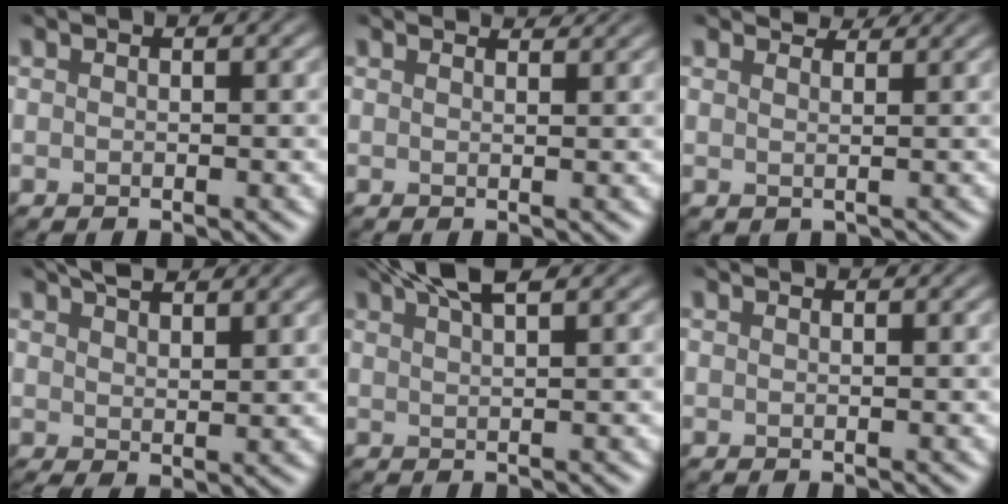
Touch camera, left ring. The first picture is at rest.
{"total": 2.4, "force": [2.3, 0.2, 0.5], "torque": [-0.014, 0.002, 0.025]}
{"total": 2.6, "force": [2.2, 1.2, 0.6], "torque": [-0.019, -0.002, 0.026]}
{"total": 4.3, "force": [3.2, 1.4, 2.5], "torque": [-0.045, 0.006, 0.059]}
{"total": 4.0, "force": [3.0, 0.8, 2.6], "torque": [-0.029, 0.013, 0.046]}
{"total": 1.1, "force": [1.1, 0.0, 0.2], "torque": [-0.007, -0.004, 0.011]}